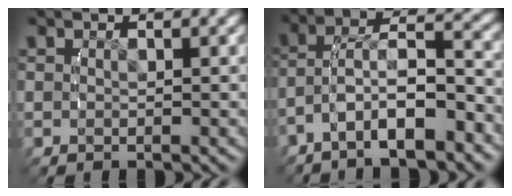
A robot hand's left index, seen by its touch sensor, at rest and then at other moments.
{"total": 5.0, "force": [-2.7, 2.1, 3.7], "torque": [-0.084, -0.011, -0.036]}